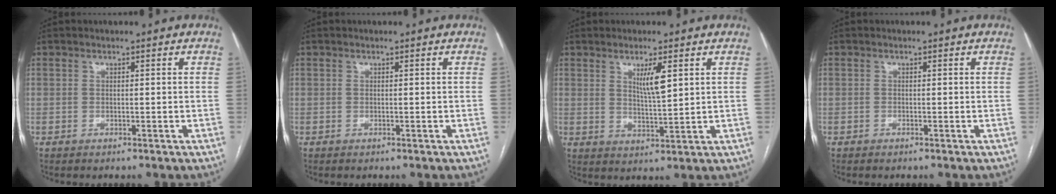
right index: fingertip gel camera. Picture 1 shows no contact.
{"total": 0.0}
{"total": 4.7, "force": [2.0, 0.5, 4.2], "torque": [-0.076, -0.009, 0.039]}
{"total": 0.0}